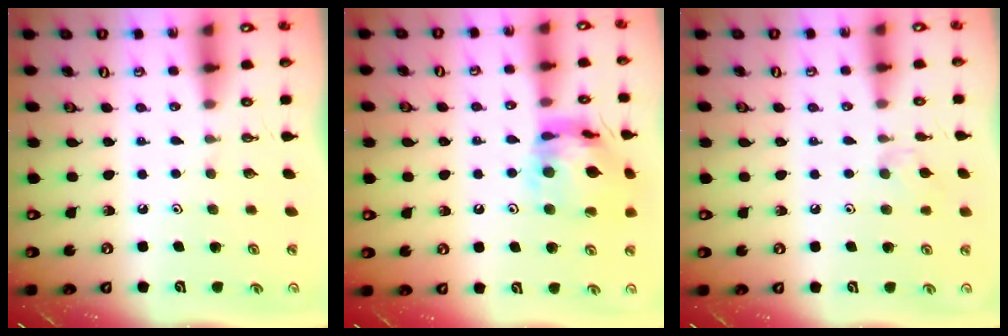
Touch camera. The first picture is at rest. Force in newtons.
{"total": 16.1, "press": 16.0, "slide": 1.6}
{"total": 5.3, "press": 5.2, "slide": 0.7}